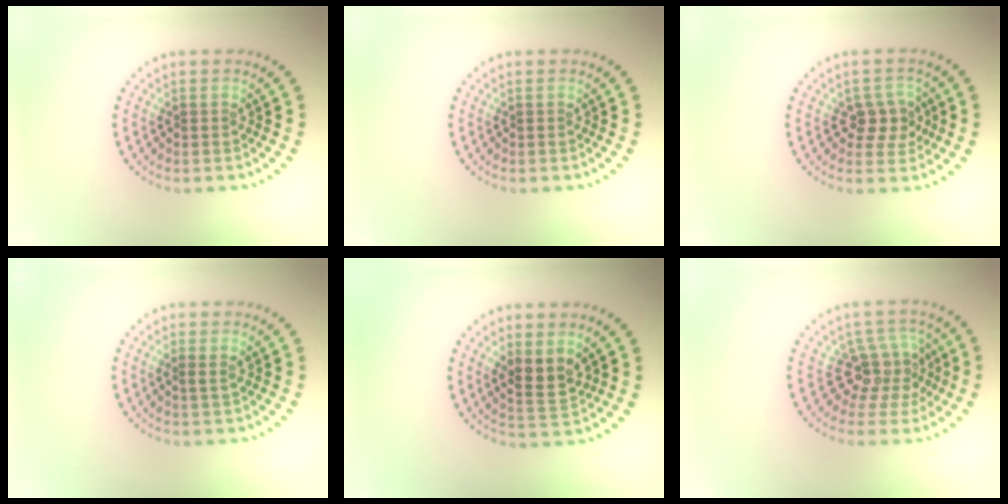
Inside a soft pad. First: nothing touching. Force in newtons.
{"total": 0.0}
{"total": 2.7, "press": 2.6, "slide": 0.7}
{"total": 0.5, "press": 0.5, "slide": 0.2}
{"total": 2.8, "press": 2.6, "slide": 1.0}
{"total": 3.8, "press": 2.7, "slide": 2.6}